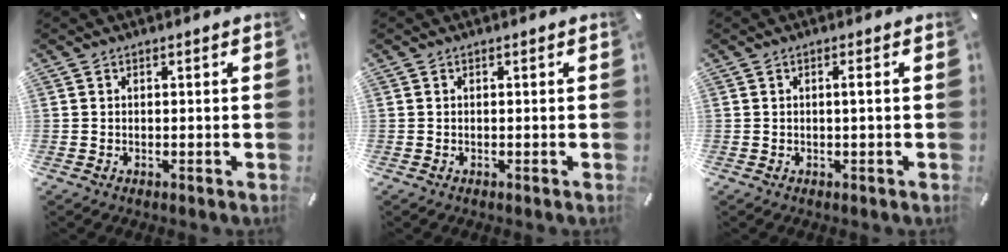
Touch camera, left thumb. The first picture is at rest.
{"total": 0.0}
{"total": 1.6, "force": [0.1, -0.1, 1.6], "torque": [-0.030, -0.003, -0.001]}